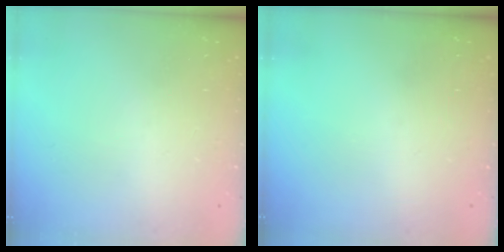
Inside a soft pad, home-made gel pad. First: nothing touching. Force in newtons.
{"total": 0.0}